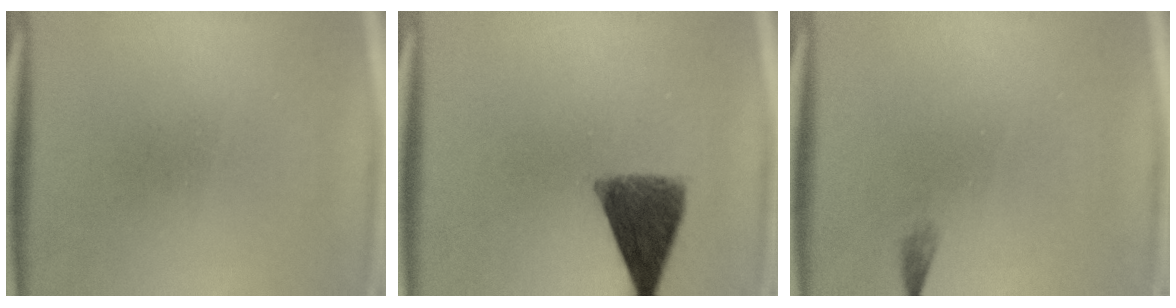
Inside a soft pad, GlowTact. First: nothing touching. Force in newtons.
{"total": 9.0}
{"total": 0.7}